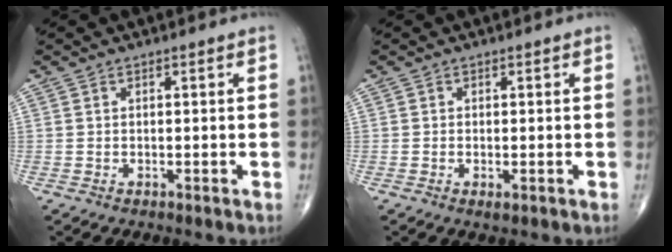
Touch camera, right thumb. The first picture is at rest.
{"total": 1.1, "force": [-0.4, 0.4, 0.9], "torque": [-0.019, -0.004, -0.006]}